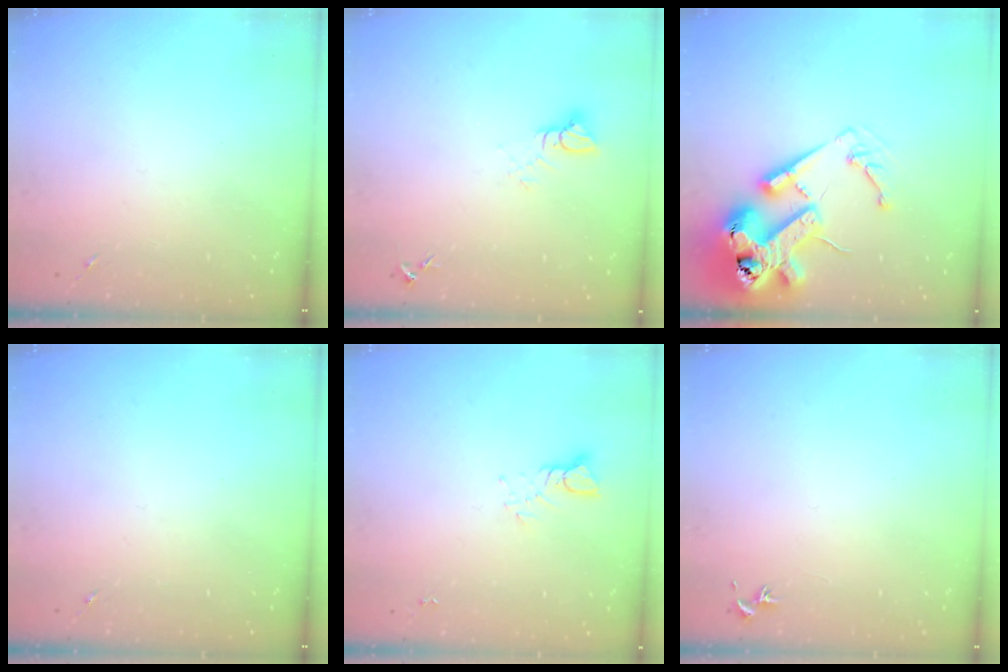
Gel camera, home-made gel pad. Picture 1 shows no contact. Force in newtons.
{"total": 5.0, "press": 5.0, "slide": 0.4}
{"total": 24.1, "press": 23.9, "slide": 3.2}
{"total": 0.0}
{"total": 3.9, "press": 3.8, "slide": 0.3}
{"total": 0.8, "press": 0.7, "slide": 0.3}